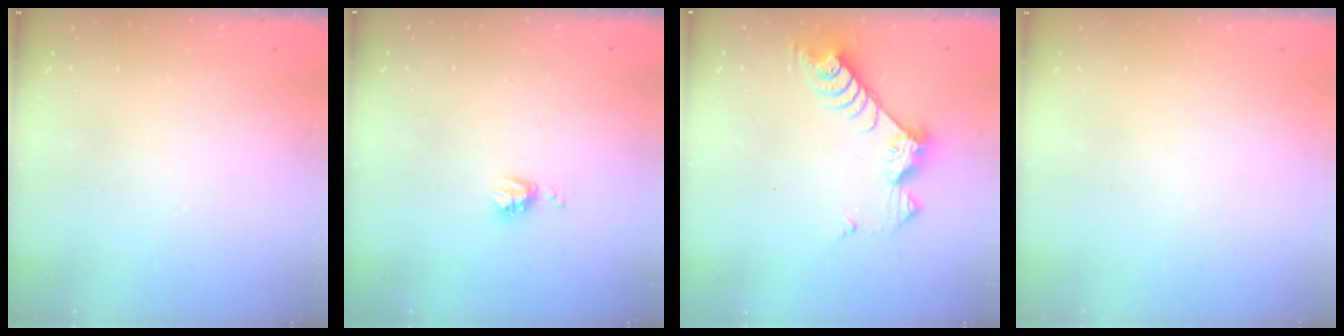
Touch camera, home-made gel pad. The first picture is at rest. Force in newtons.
{"total": 3.8, "press": 3.8, "slide": 0.6}
{"total": 8.4, "press": 8.3, "slide": 0.7}
{"total": 0.0}